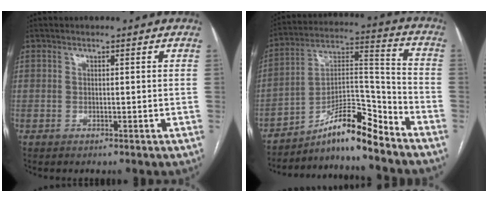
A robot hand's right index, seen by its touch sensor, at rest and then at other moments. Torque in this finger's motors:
{"motor_torque": [0.21, 0.12, -0.03, -0.01]}